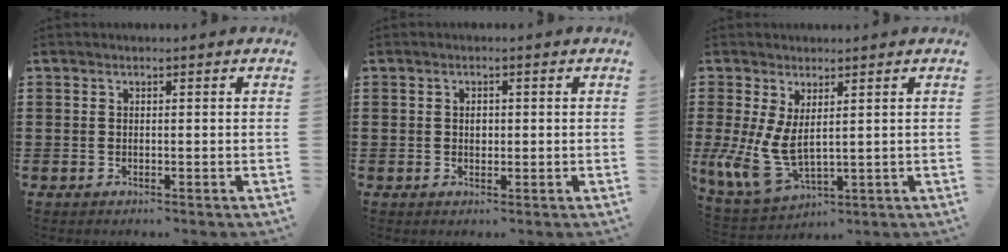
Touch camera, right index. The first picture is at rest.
{"total": 1.3, "force": [0.2, 0.9, 1.0], "torque": [-0.021, 0.006, 0.002]}
{"total": 7.7, "force": [0.8, 4.1, 6.4], "torque": [-0.171, -0.024, 0.017]}